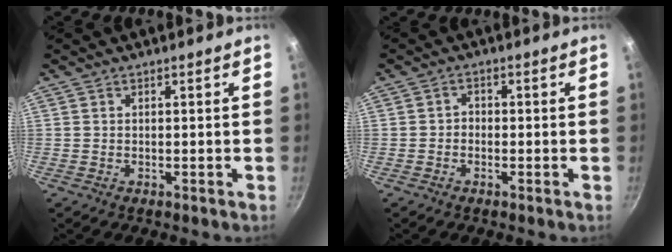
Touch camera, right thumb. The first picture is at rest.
{"total": 1.7, "force": [-0.7, 1.3, 0.7], "torque": [-0.007, 0.010, -0.017]}